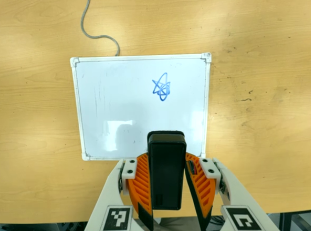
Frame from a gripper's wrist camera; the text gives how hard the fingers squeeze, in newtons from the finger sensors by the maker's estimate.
{"total": 6.2, "left": 4.9, "right": 7.5}